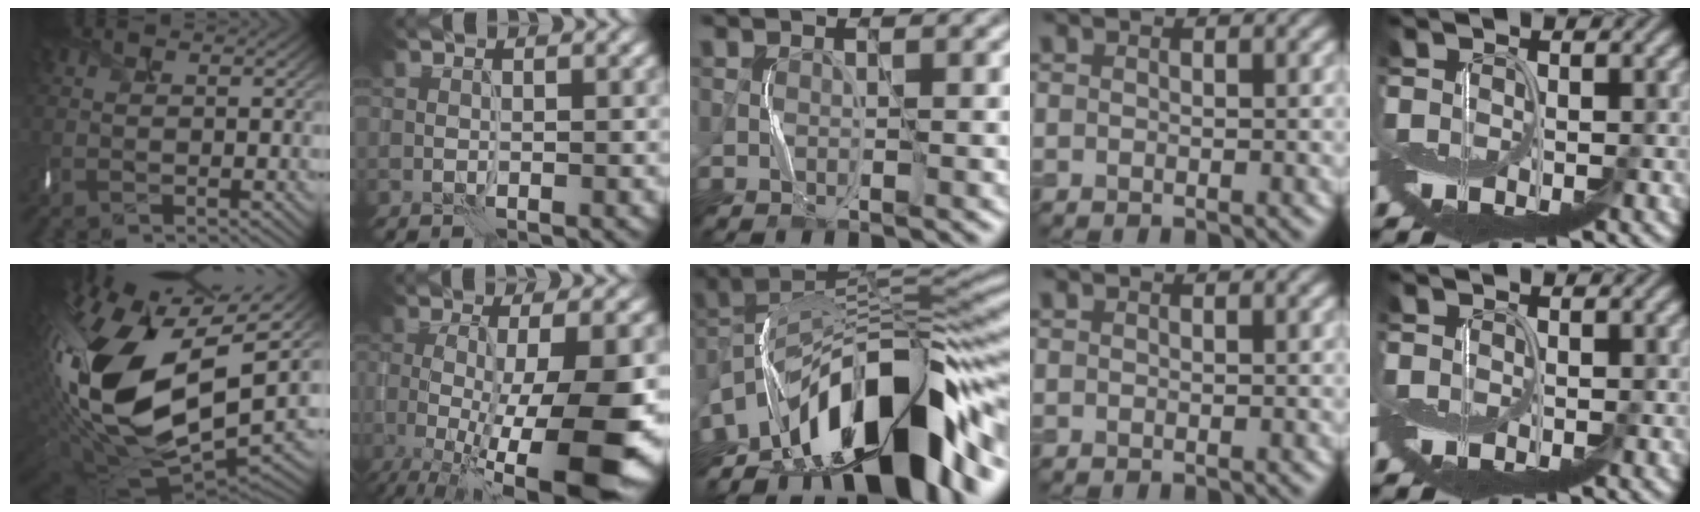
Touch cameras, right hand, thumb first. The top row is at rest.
{"thumb": {"total": 20.6, "force": [0.1, 11.1, 17.4], "torque": [-0.393, -0.054, 0.019]}, "index": {"total": 13.6, "force": [-3.2, 3.5, 12.7], "torque": [-0.169, -0.016, -0.043]}, "middle": {"total": 14.5, "force": [-8.4, 5.6, 10.4], "torque": [-0.151, 0.029, -0.153]}}